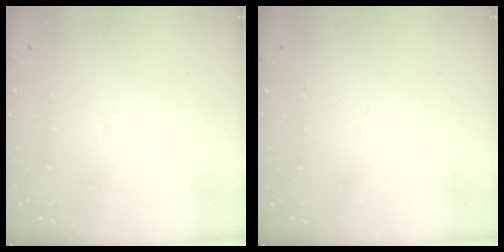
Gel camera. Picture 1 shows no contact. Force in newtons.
{"total": 0.0}